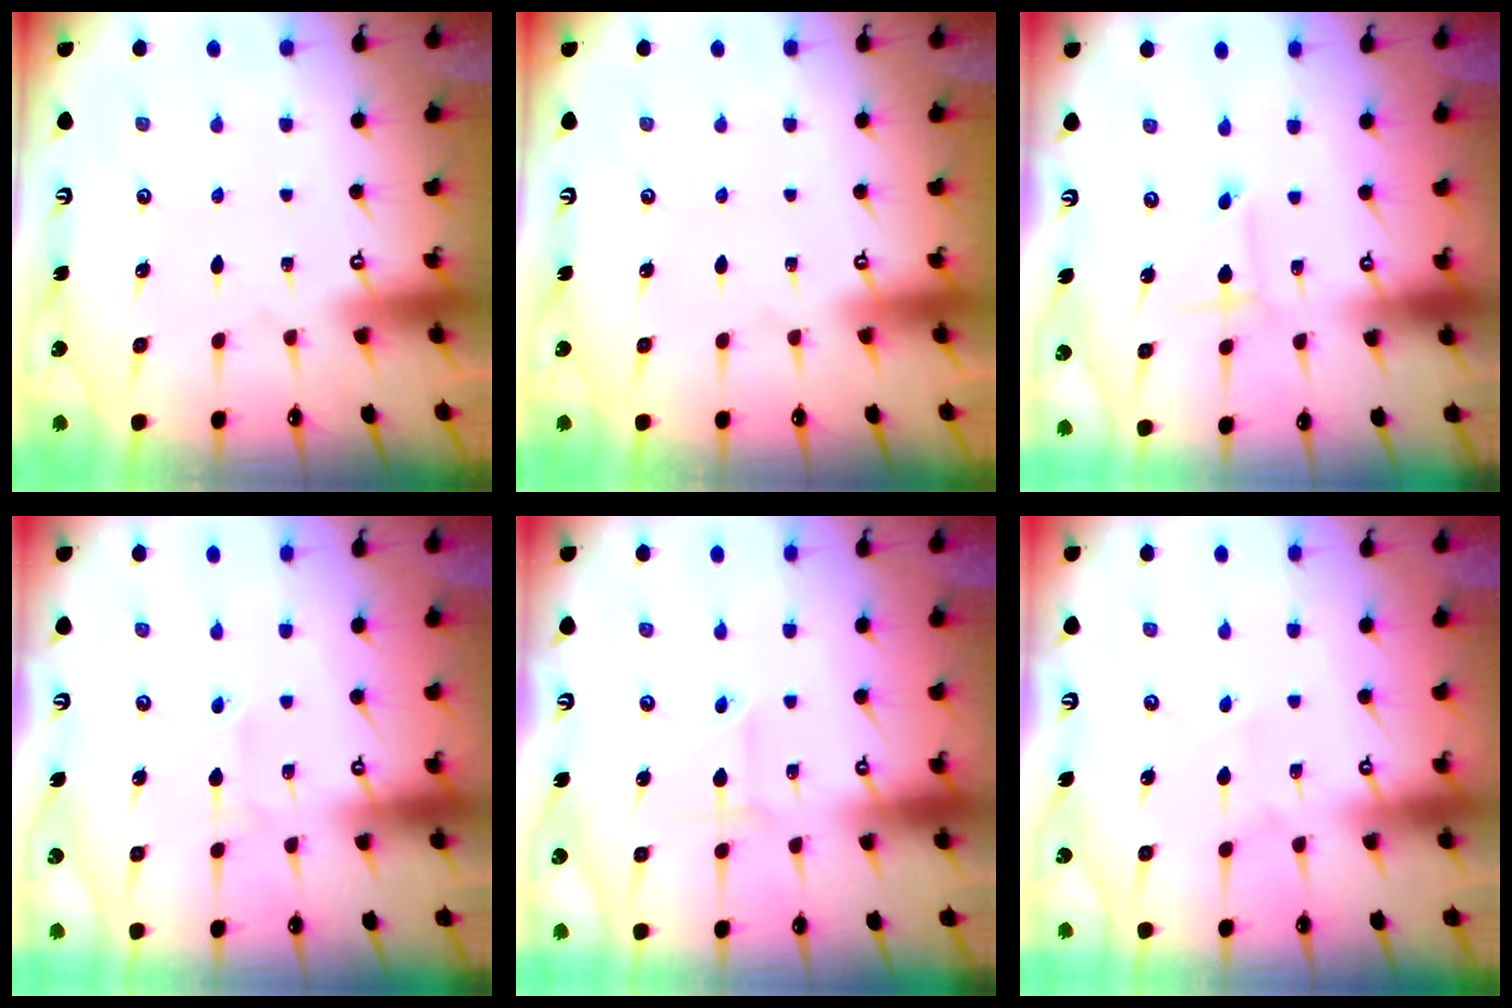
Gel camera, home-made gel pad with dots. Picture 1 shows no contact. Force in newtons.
{"total": 0.0}
{"total": 1.5, "press": 1.5, "slide": 0.1}
{"total": 1.6, "press": 1.5, "slide": 0.5}
{"total": 2.3, "press": 2.3, "slide": 0.2}
{"total": 2.1, "press": 1.9, "slide": 0.9}